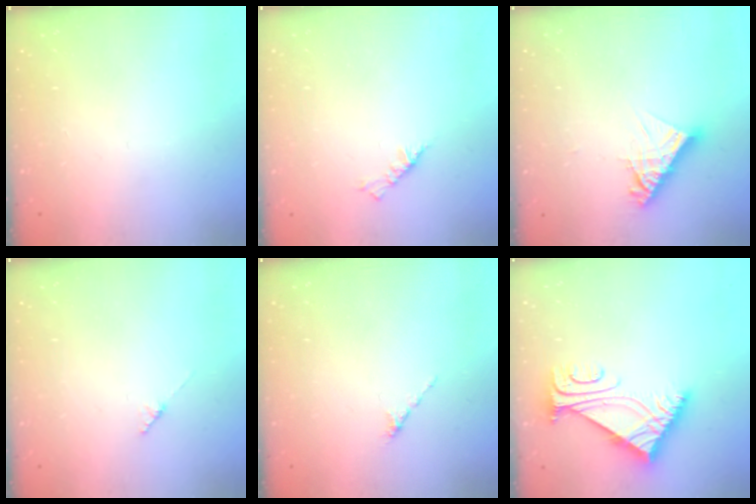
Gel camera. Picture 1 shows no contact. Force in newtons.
{"total": 3.2, "press": 3.1, "slide": 0.7}
{"total": 9.6, "press": 9.6, "slide": 0.8}
{"total": 1.8, "press": 1.7, "slide": 0.3}
{"total": 0.0}
{"total": 7.4, "press": 7.3, "slide": 1.0}